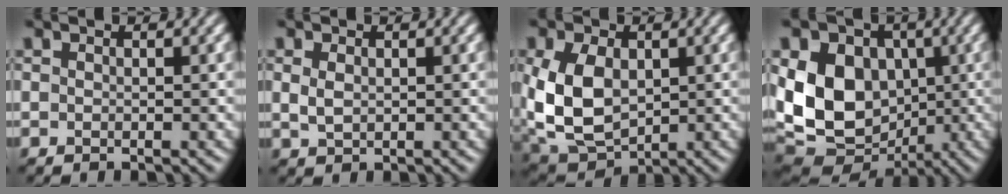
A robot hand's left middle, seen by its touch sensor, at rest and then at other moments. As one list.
[{"total": 1.4, "force": [0.3, 1.0, 1.0], "torque": [-0.027, -0.002, 0.009]}, {"total": 8.4, "force": [0.2, 5.8, 6.1], "torque": [-0.150, -0.005, 0.007]}, {"total": 13.4, "force": [0.5, 10.2, 8.6], "torque": [-0.160, 0.002, 0.001]}]